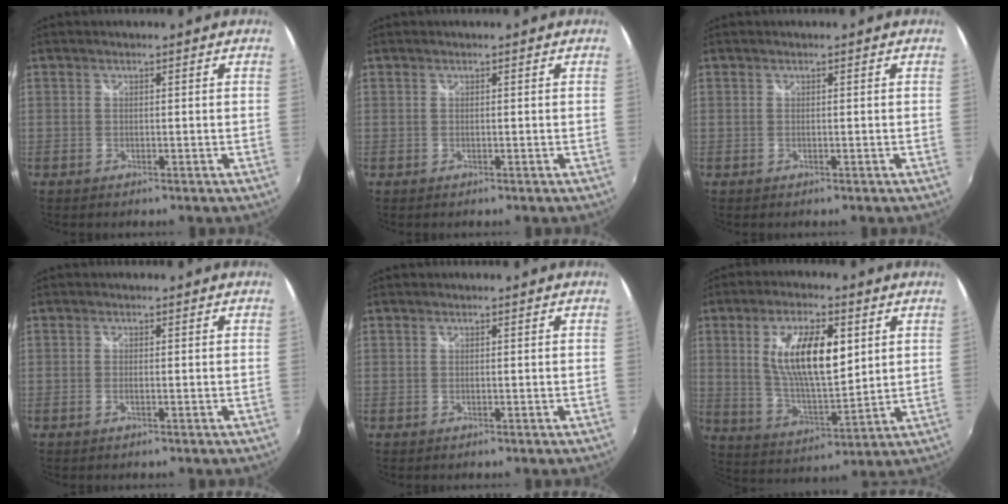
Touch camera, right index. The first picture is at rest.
{"total": 0.0}
{"total": 0.0}
{"total": 0.8, "force": [-0.3, -0.1, 0.7], "torque": [-0.014, 0.000, -0.008]}
{"total": 0.0}
{"total": 14.1, "force": [4.0, 5.1, 12.5], "torque": [-0.227, 0.000, 0.080]}